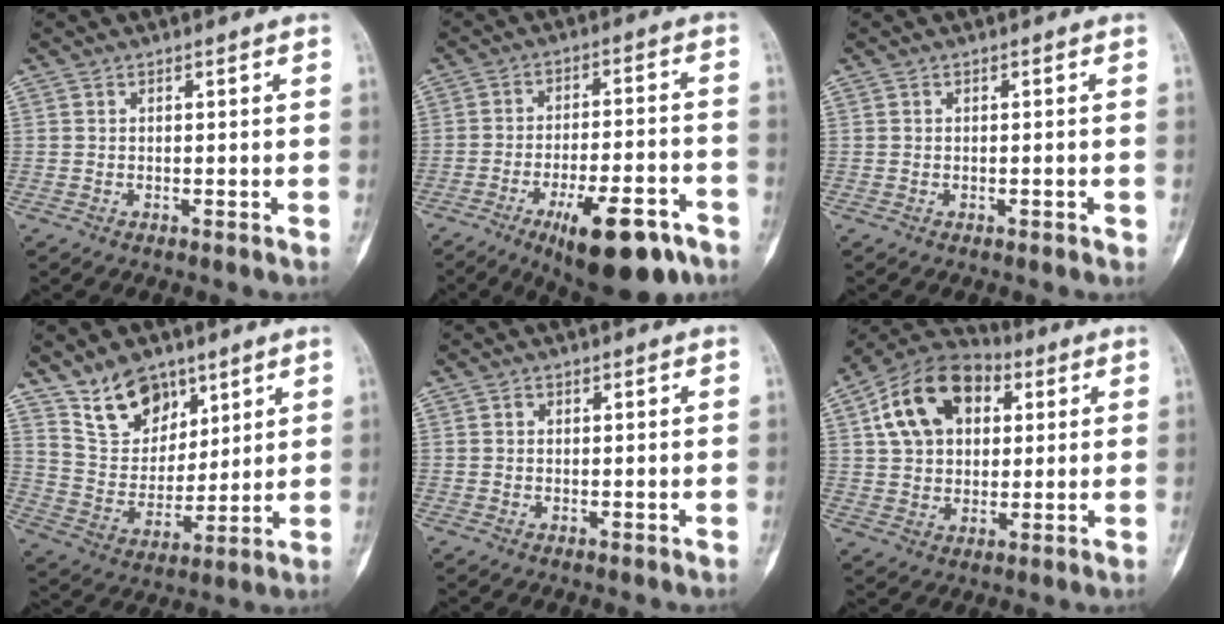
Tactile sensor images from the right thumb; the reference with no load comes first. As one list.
[{"total": 16.8, "force": [-9.4, 5.7, 12.7], "torque": [-0.164, 0.050, -0.136]}, {"total": 0.7, "force": [-0.2, 0.4, 0.5], "torque": [-0.003, 0.000, -0.005]}, {"total": 12.4, "force": [8.4, 7.7, 4.9], "torque": [-0.050, -0.051, 0.164]}, {"total": 0.7, "force": [0.2, 0.7, 0.2], "torque": [0.007, 0.003, 0.000]}, {"total": 16.6, "force": [5.0, 11.6, 10.7], "torque": [-0.158, 0.011, 0.080]}]